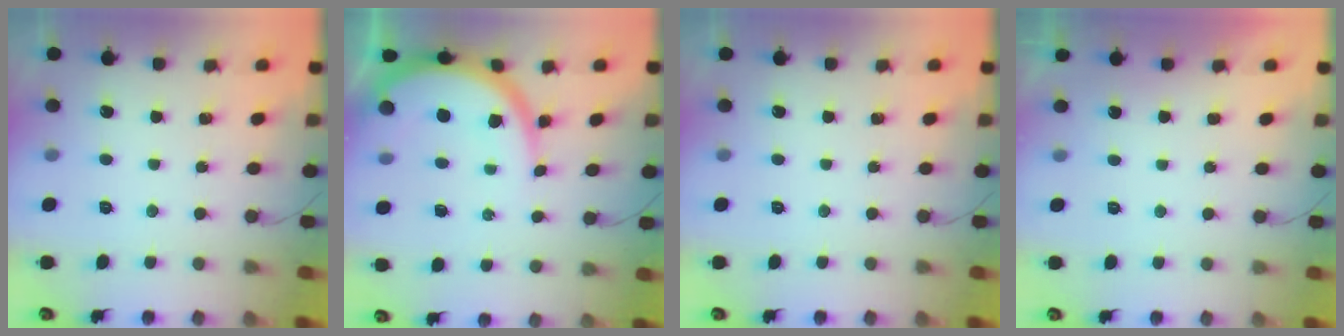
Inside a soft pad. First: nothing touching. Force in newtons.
{"total": 12.5, "press": 12.5, "slide": 1.0}
{"total": 0.0}
{"total": 1.1, "press": 1.0, "slide": 0.5}